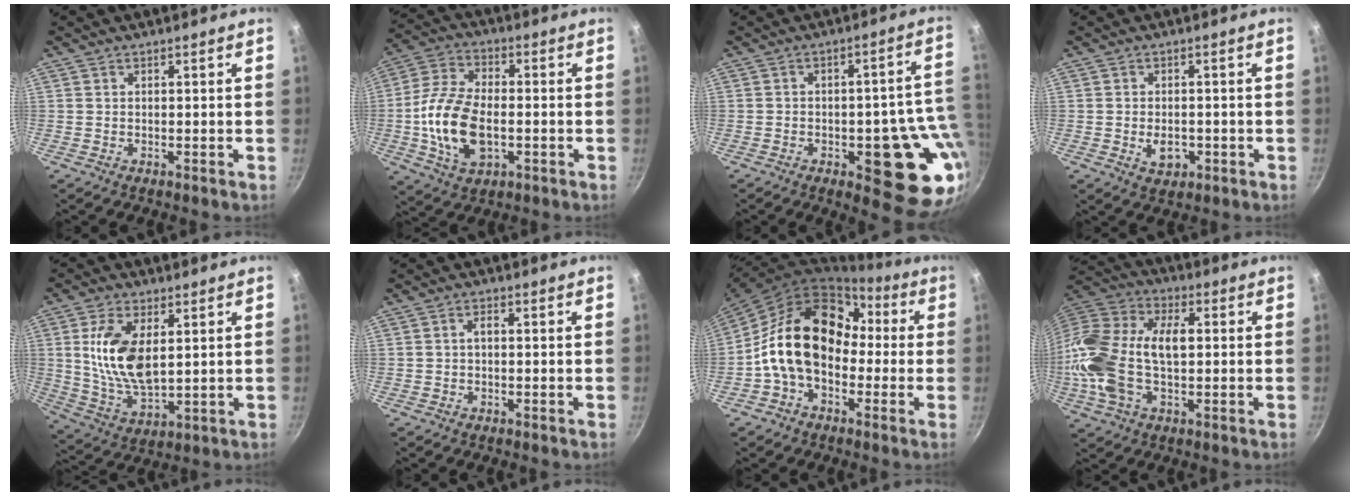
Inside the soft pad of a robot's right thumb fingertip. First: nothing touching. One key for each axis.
{"total": 14.9, "fx": -2.3, "fy": 8.5, "fz": 12.0, "tx": -0.227, "ty": 0.021, "tz": -0.047}
{"total": 17.3, "fx": -3.5, "fy": 7.8, "fz": 15.0, "tx": -0.108, "ty": 0.003, "tz": -0.041}
{"total": 4.3, "fx": -1.1, "fy": 3.0, "fz": 2.9, "tx": -0.035, "ty": 0.006, "tz": -0.011}
{"total": 13.4, "fx": 2.8, "fy": 6.9, "fz": 11.1, "tx": -0.208, "ty": -0.016, "tz": 0.062}
{"total": 1.4, "fx": -0.2, "fy": 0.7, "fz": 1.2, "tx": -0.021, "ty": 0.010, "tz": -0.003}
{"total": 17.9, "fx": -0.9, "fy": 13.0, "fz": 12.4, "tx": -0.180, "ty": 0.058, "tz": -0.032}
{"total": 22.4, "fx": -0.4, "fy": 13.0, "fz": 18.3, "tx": -0.369, "ty": 0.036, "tz": -0.020}